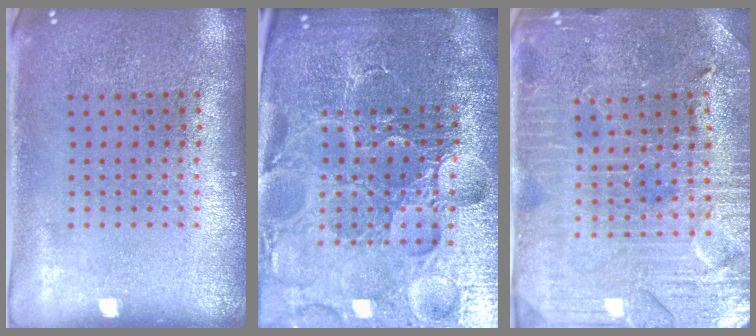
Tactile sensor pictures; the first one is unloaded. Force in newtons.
{"total": 6.5, "press": 5.8, "slide": 3.0}
{"total": 3.3, "press": 3.3, "slide": 0.6}